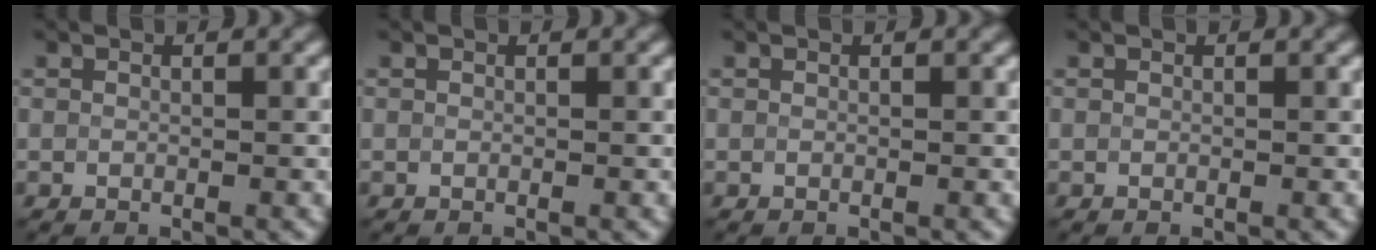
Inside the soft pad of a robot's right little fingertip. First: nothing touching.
{"total": 0.0}
{"total": 0.0}
{"total": 0.0}